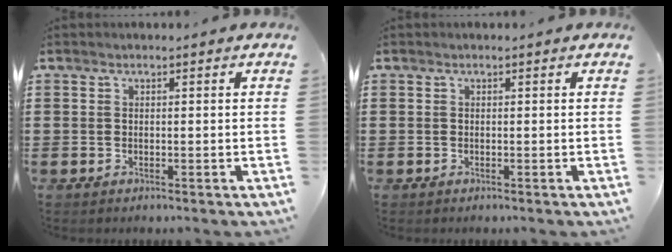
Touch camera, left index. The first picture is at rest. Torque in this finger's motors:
{"motor_torque": [0.00, 0.00, 0.00, -0.01]}